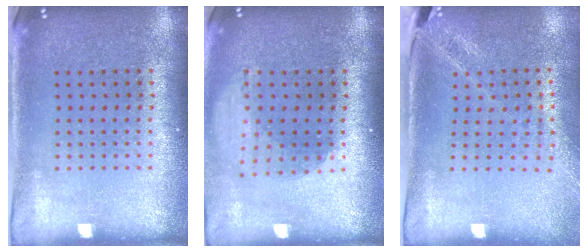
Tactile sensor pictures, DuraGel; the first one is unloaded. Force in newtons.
{"total": 1.8, "press": 1.4, "slide": 1.2}
{"total": 1.7, "press": 1.5, "slide": 0.8}